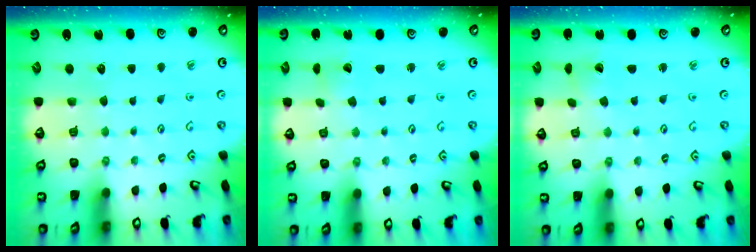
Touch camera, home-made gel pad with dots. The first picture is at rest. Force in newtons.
{"total": 1.1, "press": 1.1, "slide": 0.1}
{"total": 0.6, "press": 0.6, "slide": 0.0}